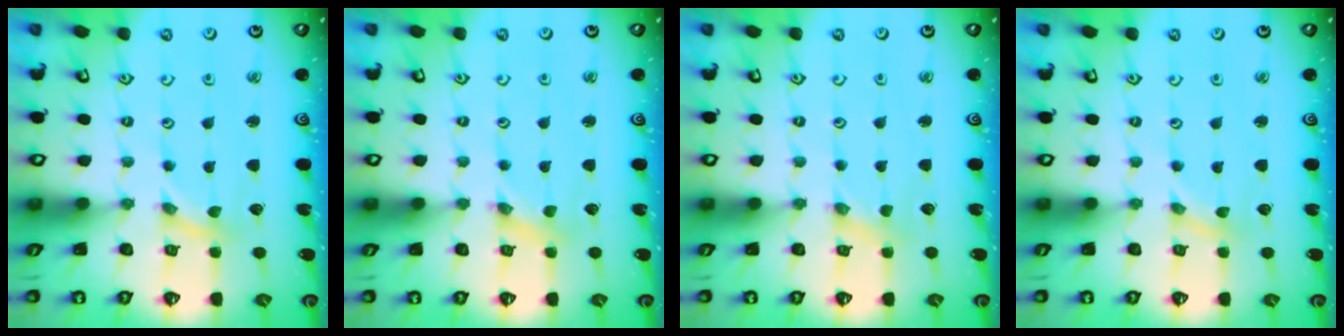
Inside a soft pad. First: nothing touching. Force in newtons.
{"total": 1.3, "press": 1.3, "slide": 0.3}
{"total": 0.7, "press": 0.7, "slide": 0.2}
{"total": 0.0}